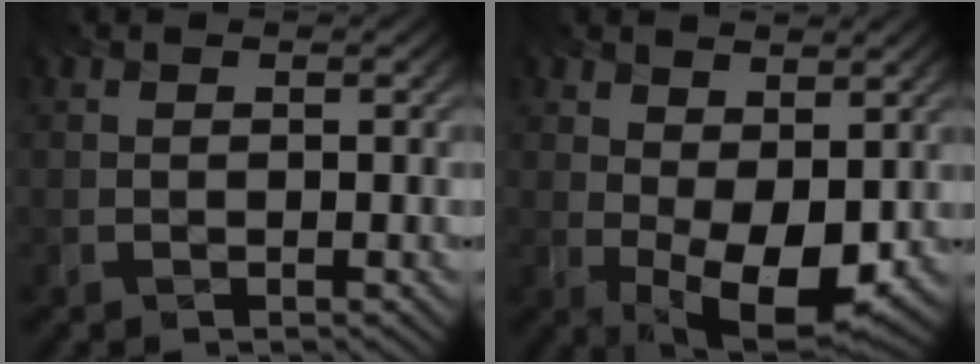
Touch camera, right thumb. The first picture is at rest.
{"total": 9.0, "force": [0.2, 4.8, 7.6], "torque": [-0.130, -0.011, 0.009]}